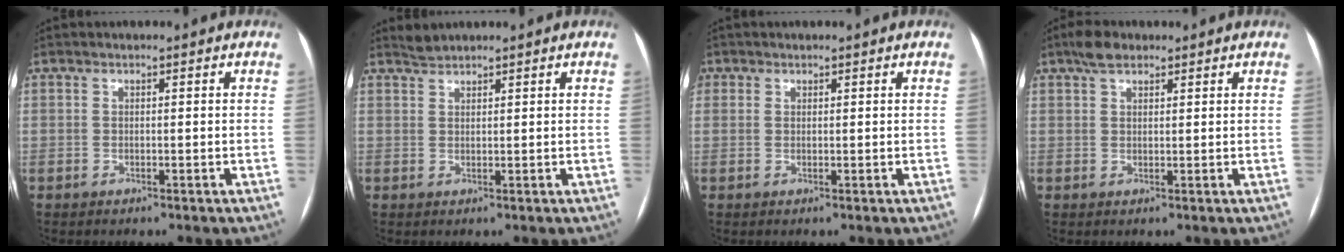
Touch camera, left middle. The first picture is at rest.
{"total": 1.5, "force": [1.5, 0.0, -0.1], "torque": [-0.006, 0.006, 0.034]}
{"total": 1.2, "force": [0.6, 1.0, 0.2], "torque": [0.006, -0.001, 0.006]}
{"total": 3.3, "force": [2.4, 1.5, 1.7], "torque": [-0.038, 0.013, 0.043]}